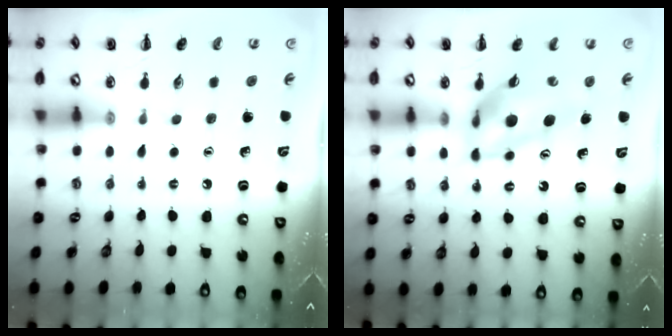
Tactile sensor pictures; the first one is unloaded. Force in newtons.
{"total": 11.7, "press": 11.0, "slide": 3.8}